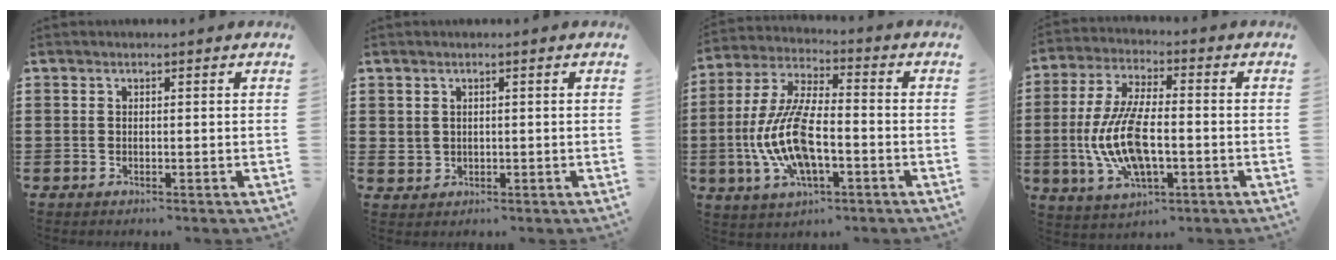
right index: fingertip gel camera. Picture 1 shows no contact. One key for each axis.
{"total": 1.4, "fx": 0.8, "fy": 1.1, "fz": 0.2, "tx": -0.008, "ty": 0.003, "tz": 0.015}
{"total": 11.9, "fx": -3.0, "fy": 4.6, "fz": 10.6, "tx": -0.251, "ty": -0.014, "tz": -0.063}
{"total": 12.0, "fx": -2.3, "fy": 4.8, "fz": 10.7, "tx": -0.246, "ty": -0.015, "tz": -0.047}